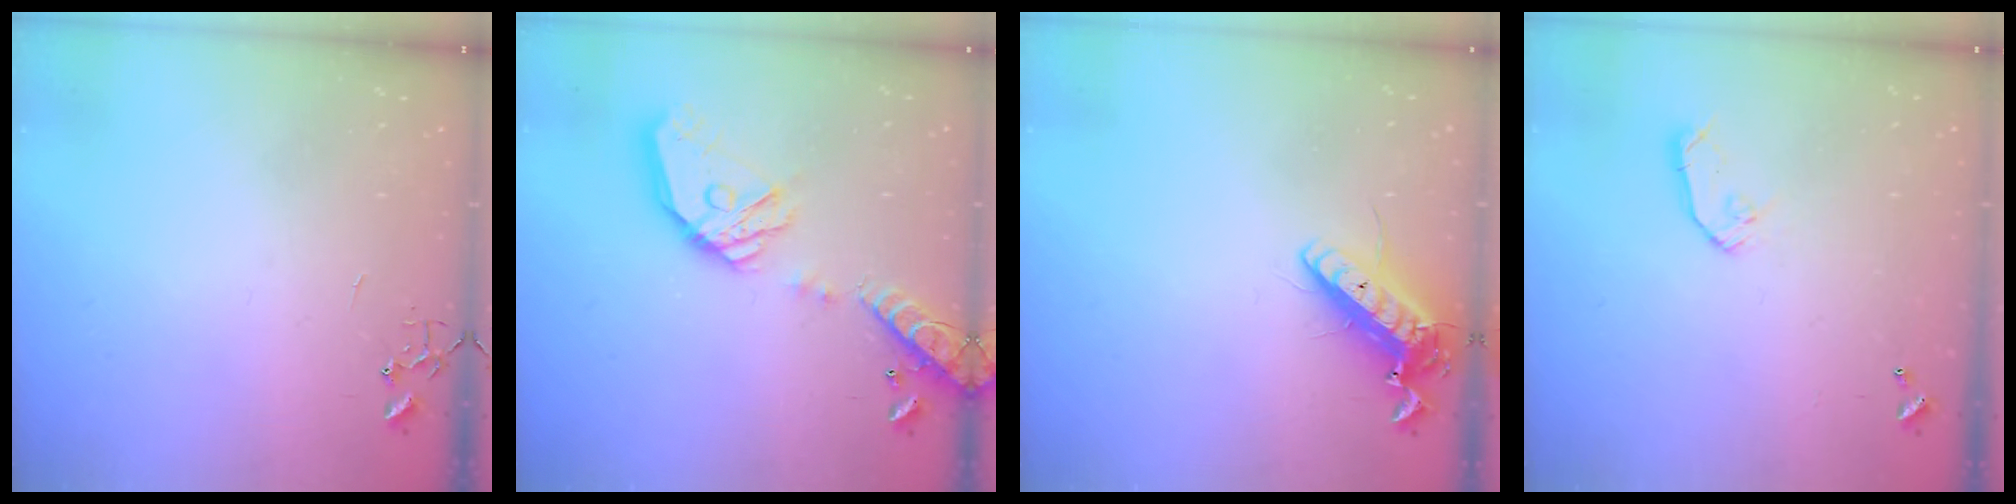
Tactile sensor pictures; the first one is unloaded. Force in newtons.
{"total": 18.9, "press": 18.8, "slide": 2.4}
{"total": 14.5, "press": 14.2, "slide": 2.9}
{"total": 7.3, "press": 7.3, "slide": 0.4}